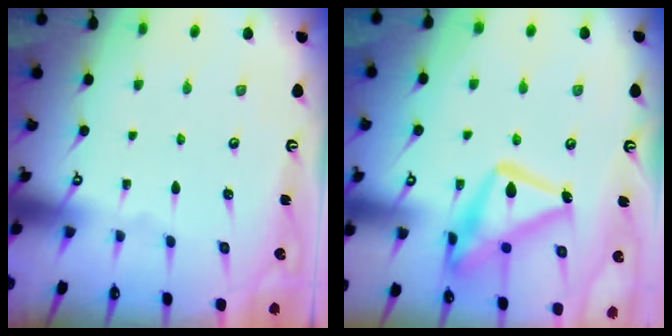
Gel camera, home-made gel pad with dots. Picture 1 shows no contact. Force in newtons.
{"total": 19.2, "press": 19.2, "slide": 1.2}